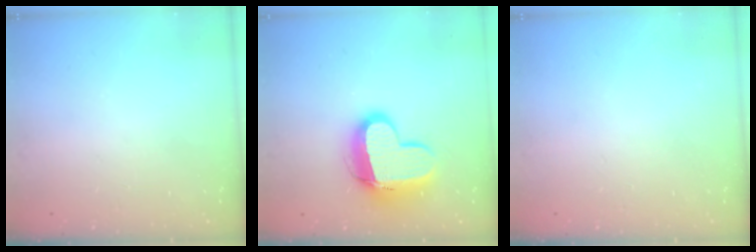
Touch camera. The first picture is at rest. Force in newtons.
{"total": 13.5, "press": 13.5, "slide": 1.4}
{"total": 0.0}